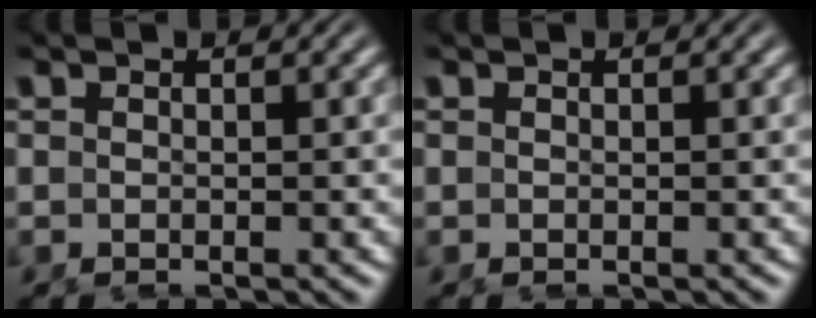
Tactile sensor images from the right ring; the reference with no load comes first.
{"total": 0.0}